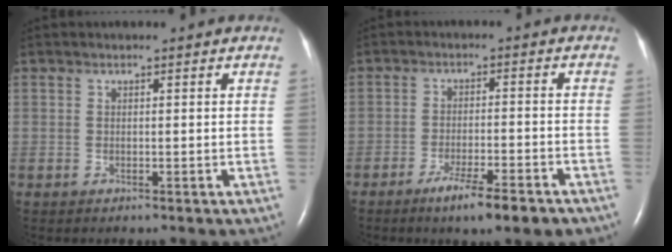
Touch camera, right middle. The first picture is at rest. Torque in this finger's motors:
{"motor_torque": [0.74, -0.69, 0.13, 0.06]}